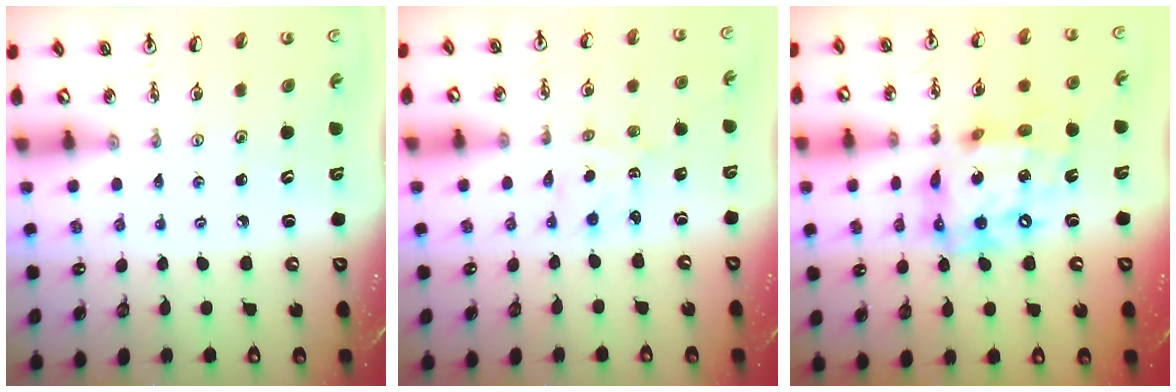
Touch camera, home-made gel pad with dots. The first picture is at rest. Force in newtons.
{"total": 2.1, "press": 2.1, "slide": 0.3}
{"total": 16.4, "press": 16.4, "slide": 0.9}